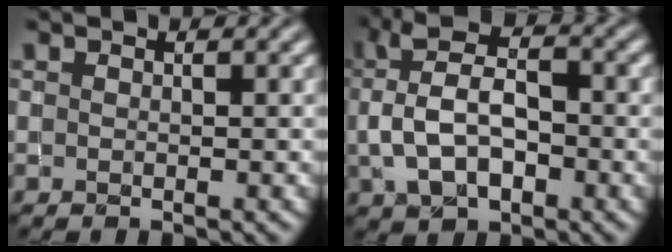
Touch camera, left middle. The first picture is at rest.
{"total": 5.8, "force": [-0.2, 3.7, 4.4], "torque": [-0.086, 0.012, -0.006]}